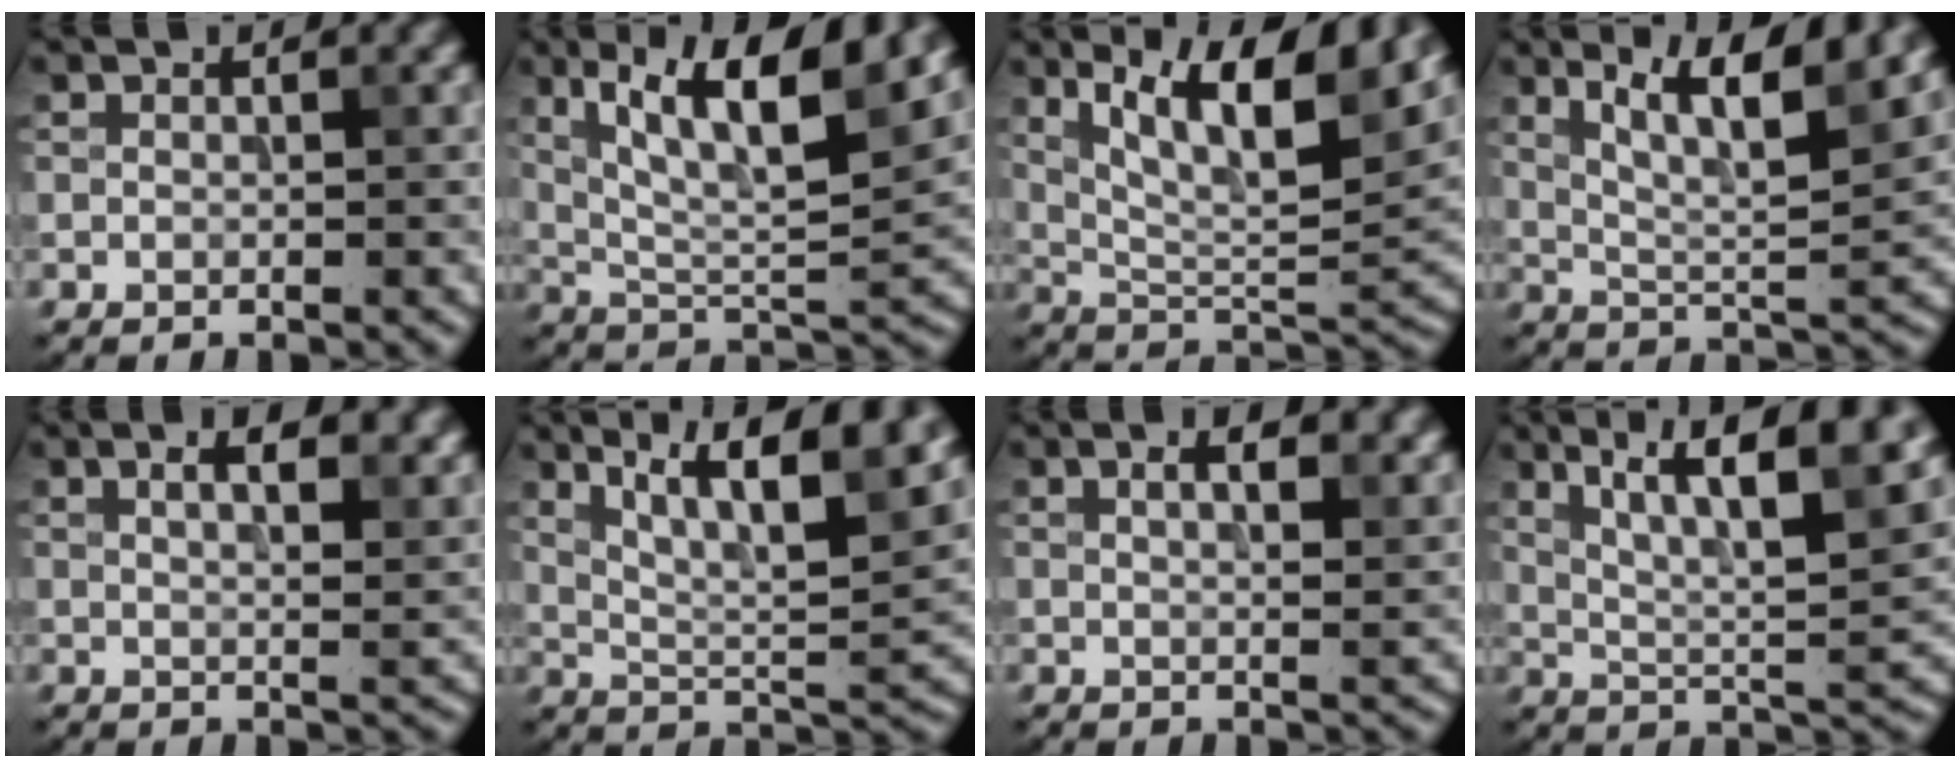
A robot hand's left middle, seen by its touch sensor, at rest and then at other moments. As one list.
[{"total": 10.8, "force": [4.9, 3.2, 9.0], "torque": [-0.157, 0.002, 0.088]}, {"total": 11.7, "force": [6.2, 3.4, 9.3], "torque": [-0.158, 0.007, 0.112]}, {"total": 8.5, "force": [4.3, 1.8, 7.1], "torque": [-0.120, 0.001, 0.079]}, {"total": 6.0, "force": [3.0, 2.3, 4.6], "torque": [-0.041, 0.019, 0.027]}, {"total": 12.5, "force": [6.9, 3.4, 9.8], "torque": [-0.138, 0.004, 0.097]}, {"total": 5.0, "force": [2.4, 1.9, 3.9], "torque": [-0.036, 0.013, 0.019]}, {"total": 11.7, "force": [5.8, 3.3, 9.6], "torque": [-0.146, 0.006, 0.090]}]